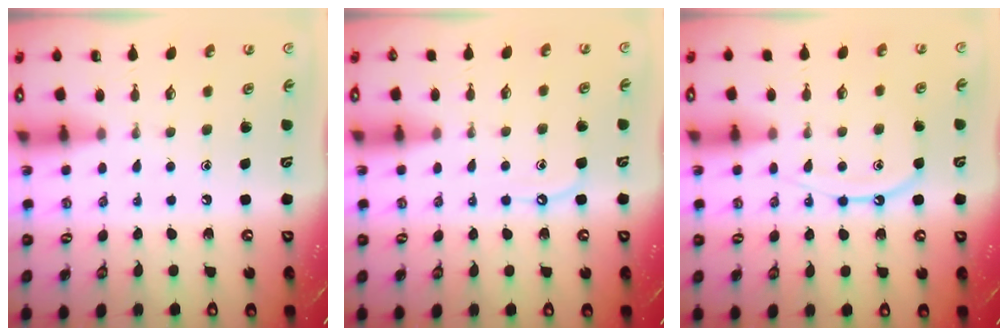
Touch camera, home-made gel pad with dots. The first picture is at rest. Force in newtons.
{"total": 5.4, "press": 5.4, "slide": 0.6}
{"total": 9.8, "press": 9.7, "slide": 0.9}